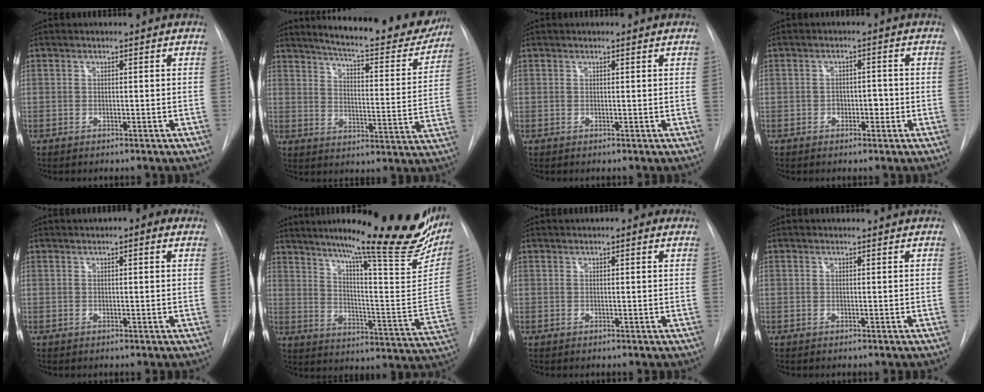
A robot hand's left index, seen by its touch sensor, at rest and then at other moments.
{"total": 23.1, "force": [20.5, 3.9, 9.8], "torque": [-0.138, -0.058, 0.252]}
{"total": 0.6, "force": [0.5, -0.1, 0.4], "torque": [-0.010, 0.003, 0.011]}
{"total": 2.3, "force": [-0.8, 1.5, 1.5], "torque": [-0.014, 0.004, -0.012]}
{"total": 3.2, "force": [1.7, 0.7, 2.6], "torque": [-0.037, 0.010, 0.019]}
{"total": 30.0, "force": [22.9, 3.3, 19.1], "torque": [-0.240, -0.060, 0.299]}
{"total": 2.3, "force": [1.4, 0.5, 1.8], "torque": [-0.027, 0.009, 0.016]}
{"total": 1.2, "force": [1.2, -0.1, 0.2], "torque": [-0.008, 0.005, 0.013]}